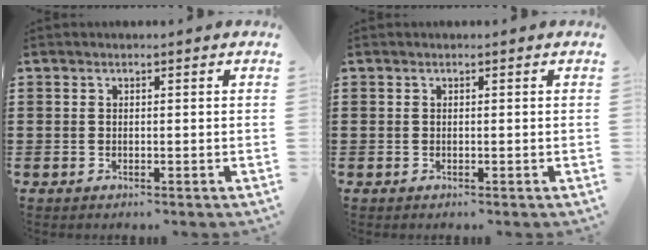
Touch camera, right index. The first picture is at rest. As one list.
[{"total": 0.0}]